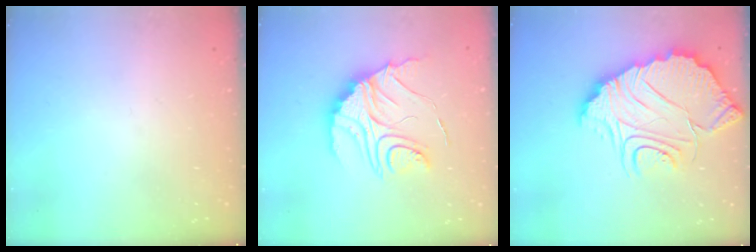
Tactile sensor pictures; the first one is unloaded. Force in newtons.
{"total": 15.0, "press": 14.9, "slide": 1.1}
{"total": 16.6, "press": 16.5, "slide": 1.4}